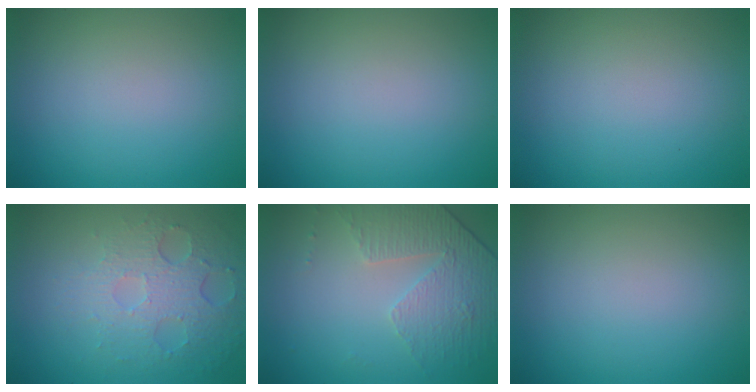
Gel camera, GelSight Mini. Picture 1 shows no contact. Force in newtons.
{"total": 0.0}
{"total": 0.0}
{"total": 5.2, "press": 3.4, "slide": 3.9}
{"total": 4.6, "press": 3.0, "slide": 3.5}
{"total": 0.0}